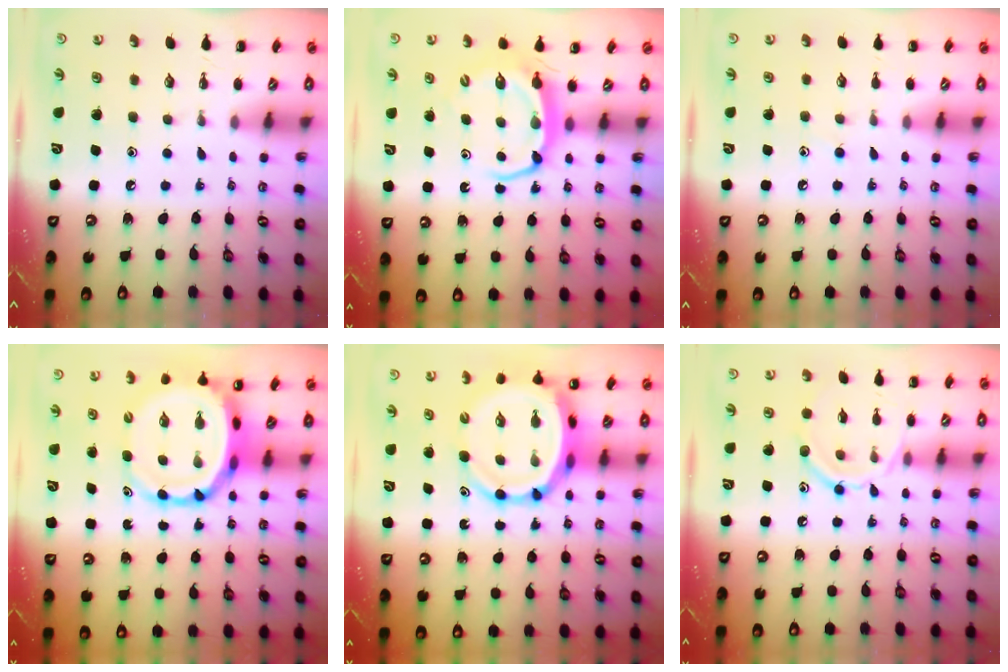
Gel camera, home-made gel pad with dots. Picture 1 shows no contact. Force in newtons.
{"total": 5.9, "press": 5.8, "slide": 0.7}
{"total": 5.3, "press": 4.9, "slide": 2.0}
{"total": 8.2, "press": 7.8, "slide": 2.4}
{"total": 9.4, "press": 9.0, "slide": 2.7}
{"total": 9.8, "press": 9.7, "slide": 0.8}